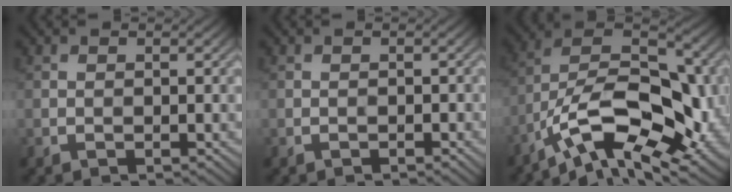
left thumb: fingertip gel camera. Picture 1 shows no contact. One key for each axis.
{"total": 0.6, "fx": -0.4, "fy": 0.2, "fz": 0.3, "tx": -0.002, "ty": 0.001, "tz": -0.006}
{"total": 16.6, "fx": -8.4, "fy": 7.3, "fz": 12.3, "tx": -0.208, "ty": 0.003, "tz": -0.155}